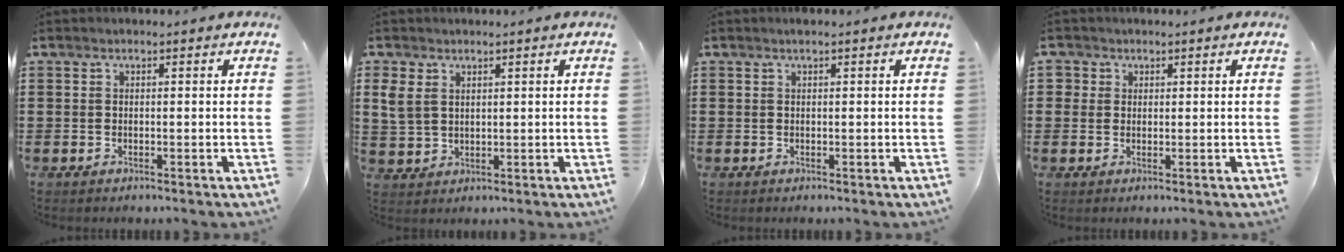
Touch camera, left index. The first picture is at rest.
{"total": 3.3, "force": [1.8, 2.3, 1.6], "torque": [-0.048, 0.006, 0.030]}
{"total": 0.5, "force": [0.3, 0.0, 0.4], "torque": [-0.006, 0.000, 0.006]}
{"total": 1.8, "force": [0.9, 1.5, 0.1], "torque": [-0.001, 0.005, 0.013]}